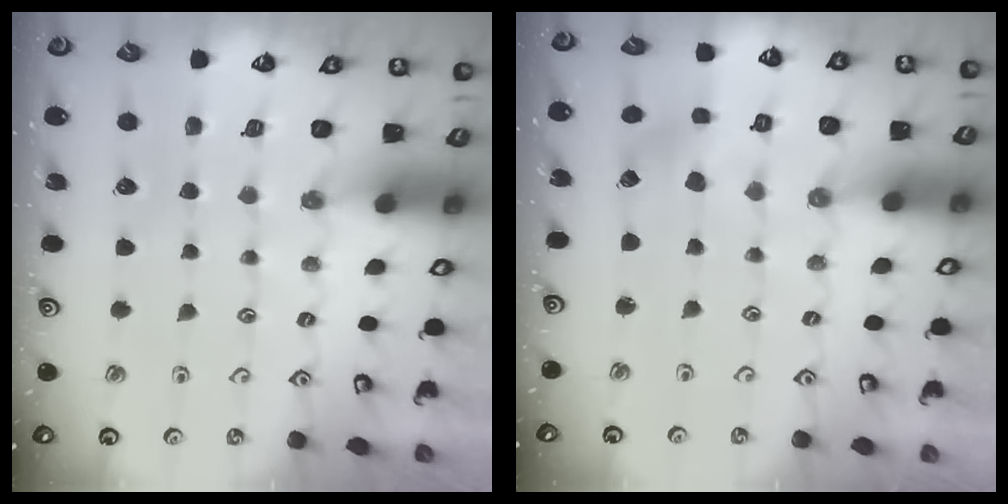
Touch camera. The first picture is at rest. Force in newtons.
{"total": 1.7, "press": 1.7, "slide": 0.2}